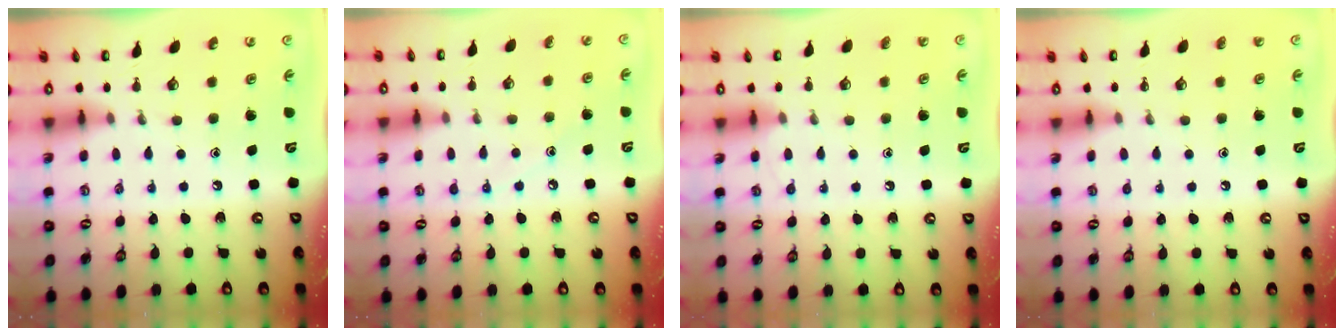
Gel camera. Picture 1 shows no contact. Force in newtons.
{"total": 5.3, "press": 5.3, "slide": 0.6}
{"total": 2.4, "press": 2.4, "slide": 0.3}
{"total": 0.7, "press": 0.7, "slide": 0.0}